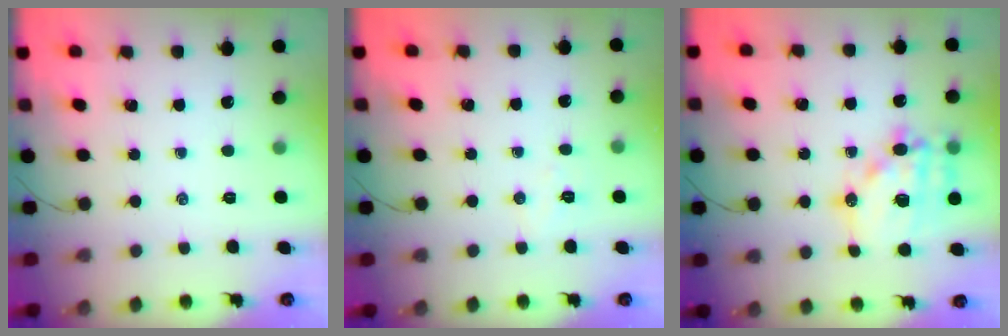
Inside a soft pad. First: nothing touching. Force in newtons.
{"total": 3.9, "press": 3.8, "slide": 0.8}
{"total": 15.8, "press": 15.5, "slide": 3.1}